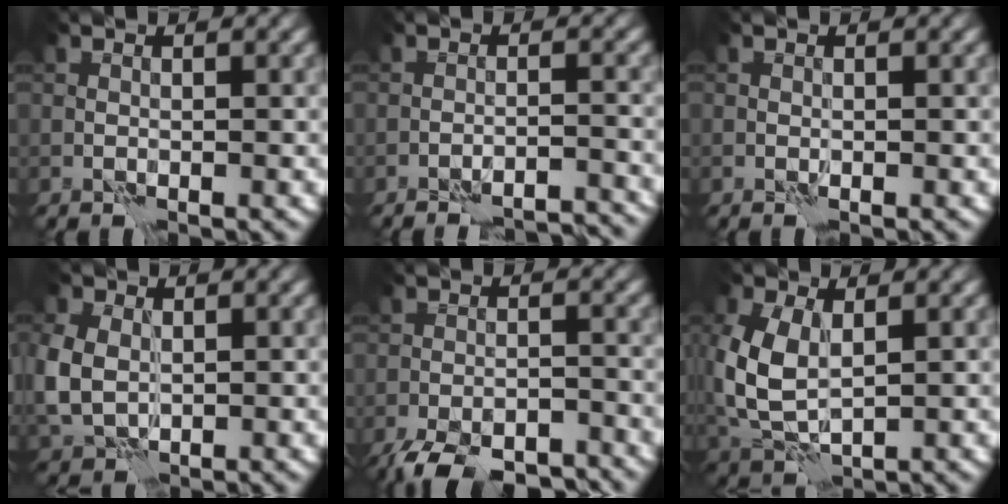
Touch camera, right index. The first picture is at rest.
{"total": 8.8, "force": [-8.5, 1.7, 1.7], "torque": [-0.006, 0.017, -0.099]}
{"total": 0.0}
{"total": 5.4, "force": [0.1, 4.2, 3.3], "torque": [-0.098, -0.004, 0.009]}
{"total": 8.9, "force": [-7.7, 2.6, 3.6], "torque": [-0.052, -0.022, -0.119]}
{"total": 6.6, "force": [0.9, 4.1, 5.1], "torque": [-0.137, -0.003, 0.021]}